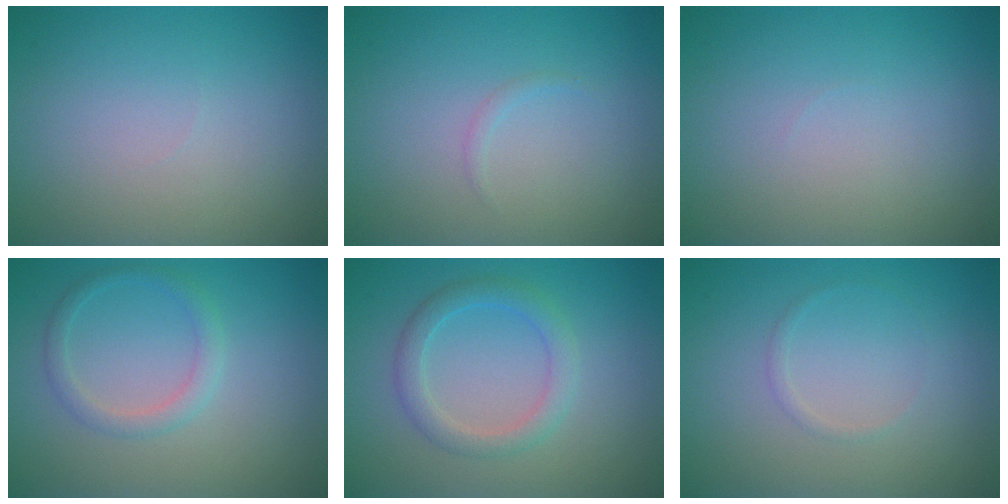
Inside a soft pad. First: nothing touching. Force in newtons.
{"total": 0.5, "press": 0.5, "slide": 0.1}
{"total": 0.5, "press": 0.5, "slide": 0.0}
{"total": 1.9, "press": 1.8, "slide": 0.1}
{"total": 2.6, "press": 2.6, "slide": 0.1}
{"total": 0.6, "press": 0.6, "slide": 0.1}